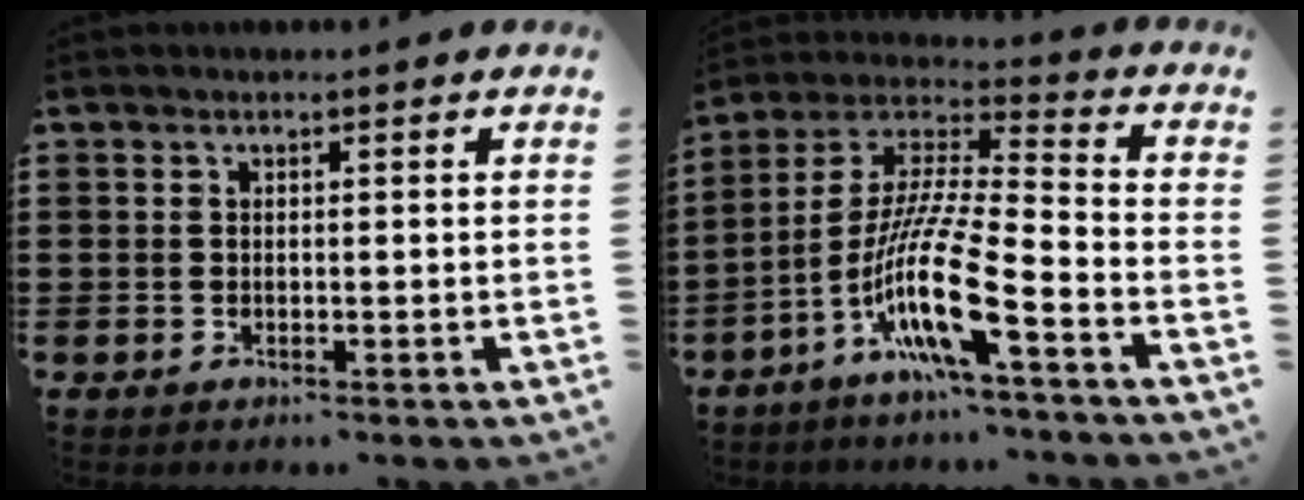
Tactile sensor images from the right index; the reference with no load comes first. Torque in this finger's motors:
{"motor_torque": [1.73, -0.41, 1.05, 0.21]}